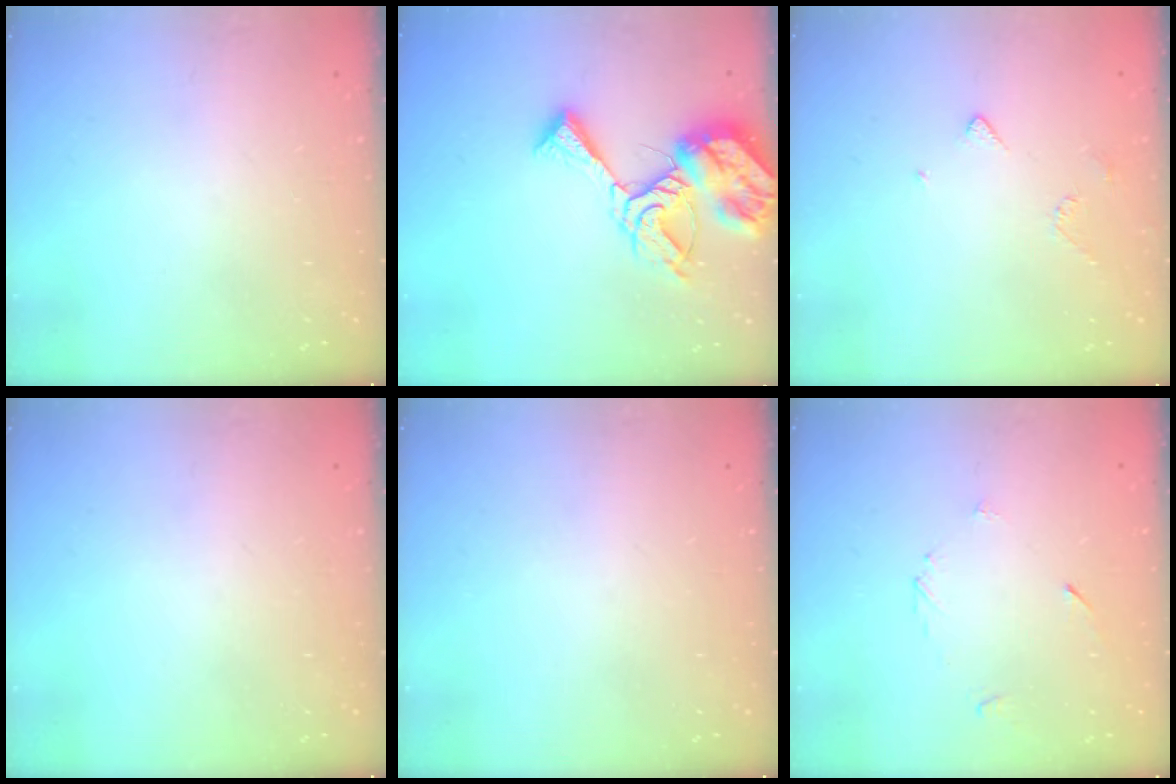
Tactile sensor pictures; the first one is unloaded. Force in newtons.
{"total": 14.4, "press": 14.3, "slide": 0.9}
{"total": 3.2, "press": 3.1, "slide": 0.7}
{"total": 0.0}
{"total": 0.0}
{"total": 3.8, "press": 3.8, "slide": 0.4}